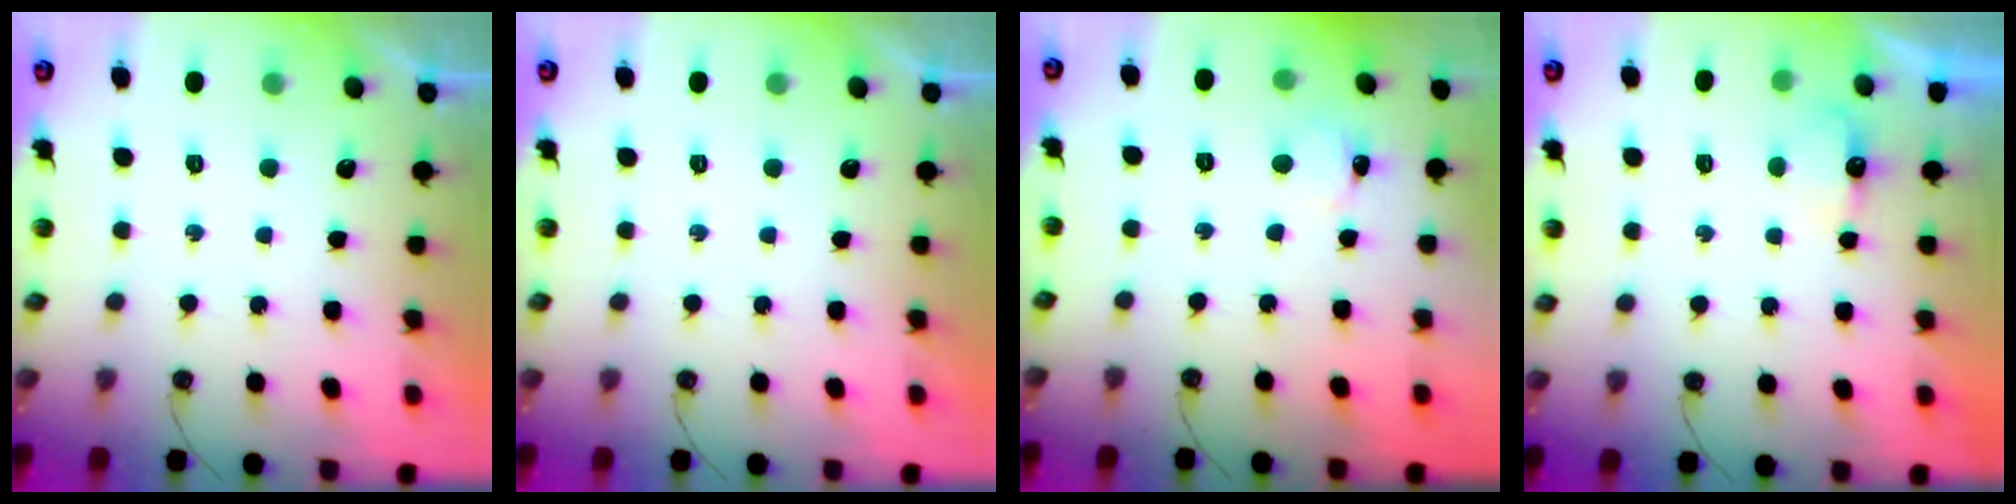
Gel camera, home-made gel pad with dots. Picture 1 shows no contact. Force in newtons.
{"total": 0.0}
{"total": 2.2, "press": 2.2, "slide": 0.3}
{"total": 3.9, "press": 3.9, "slide": 0.7}